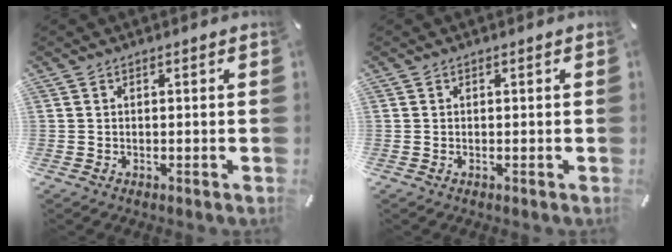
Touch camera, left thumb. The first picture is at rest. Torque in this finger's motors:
{"motor_torque": [0.20, 0.13, -0.02, -0.07, 0.00]}